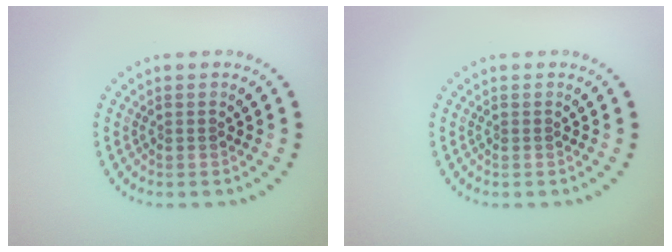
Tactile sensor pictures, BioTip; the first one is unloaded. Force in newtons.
{"total": 0.0}